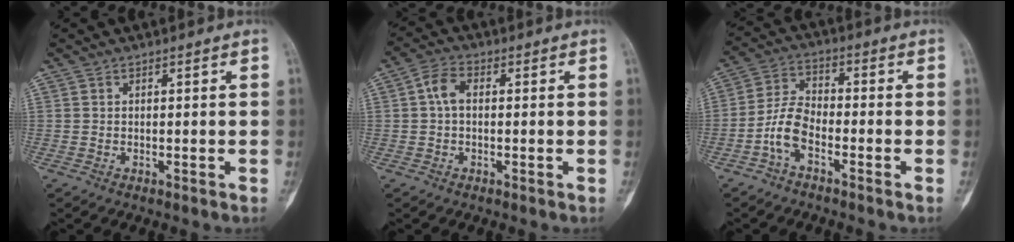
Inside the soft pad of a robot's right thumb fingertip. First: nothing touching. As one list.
[{"total": 4.3, "force": [0.4, 2.7, 3.4], "torque": [-0.064, 0.013, 0.001]}, {"total": 6.6, "force": [-3.2, 3.2, 4.8], "torque": [-0.099, 0.031, -0.072]}]